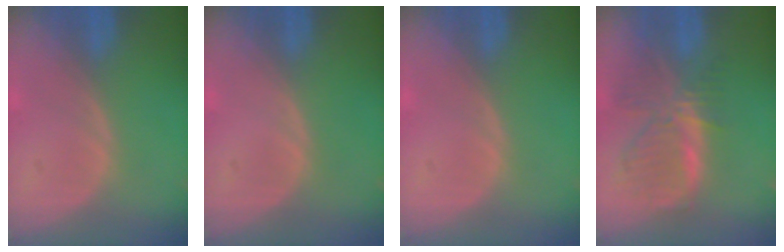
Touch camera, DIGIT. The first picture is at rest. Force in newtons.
{"total": 0.0}
{"total": 0.0}
{"total": 8.3, "press": 7.3, "slide": 4.0}